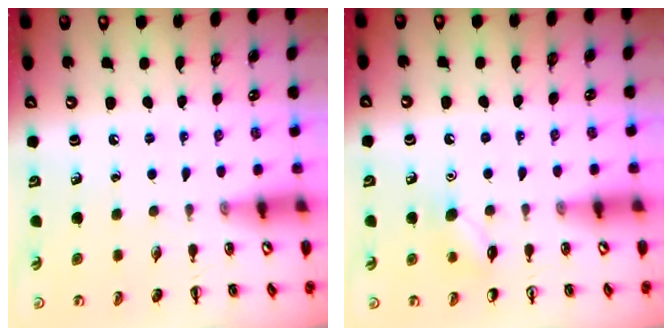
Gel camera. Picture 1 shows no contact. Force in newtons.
{"total": 6.2, "press": 6.0, "slide": 1.6}